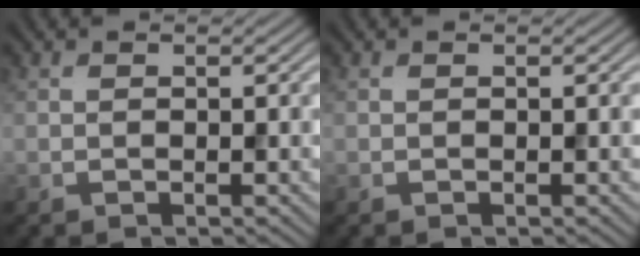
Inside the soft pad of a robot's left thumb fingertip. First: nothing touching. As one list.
[{"total": 0.0}]